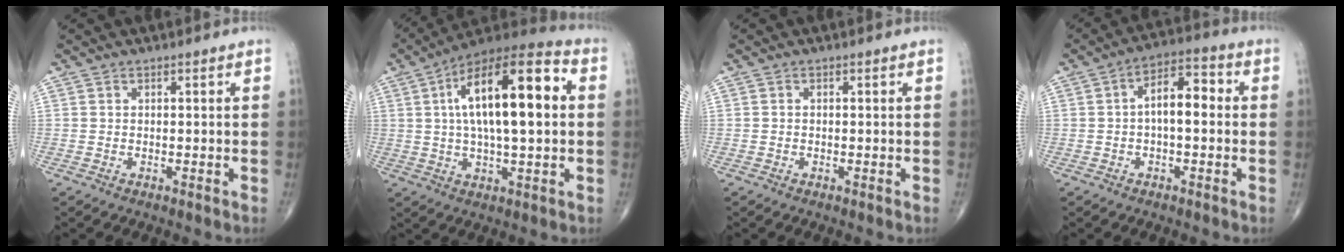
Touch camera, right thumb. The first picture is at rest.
{"total": 20.4, "force": [3.1, 7.2, 18.9], "torque": [-0.307, 0.024, 0.042]}
{"total": 0.0}
{"total": 8.2, "force": [0.2, 3.9, 7.2], "torque": [-0.105, 0.033, -0.007]}